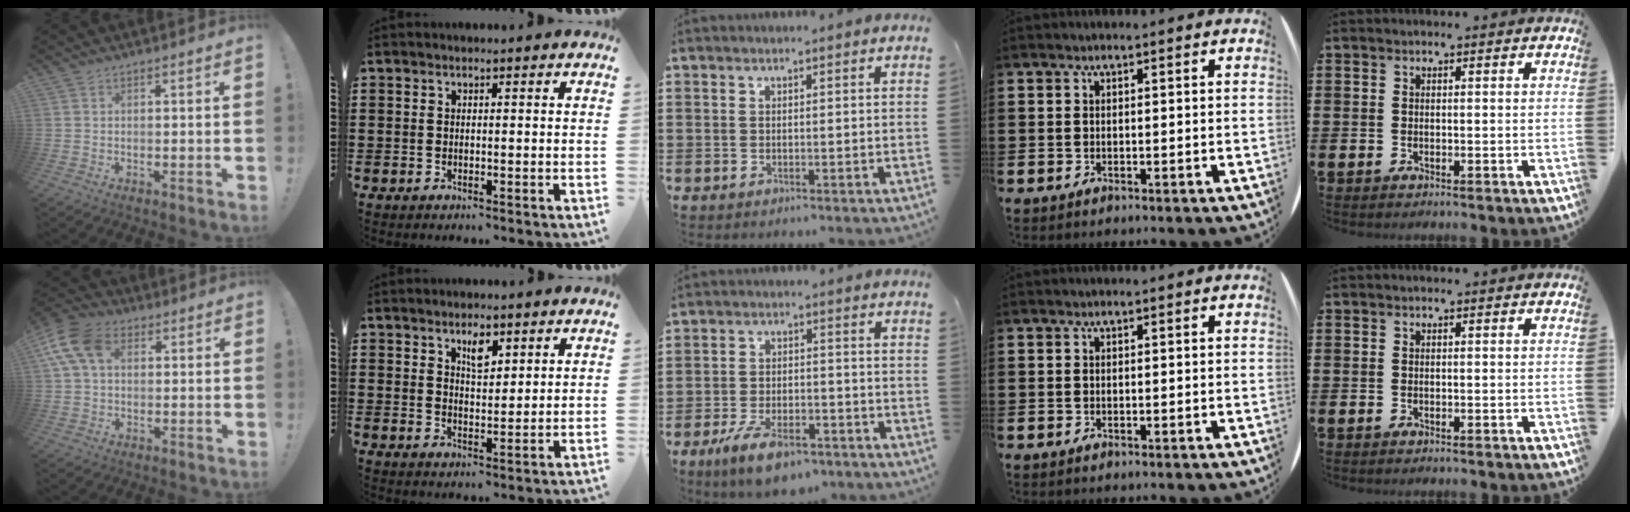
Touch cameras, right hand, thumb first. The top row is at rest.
{"thumb": {"total": 12.7, "force": [3.5, 8.2, 9.0], "torque": [-0.192, 0.005, 0.069]}, "index": {"total": 3.5, "force": [2.2, 1.4, 2.3], "torque": [-0.035, -0.001, 0.036]}, "middle": {"total": 7.0, "force": [-5.0, 2.4, 4.3], "torque": [-0.092, 0.002, -0.094]}}